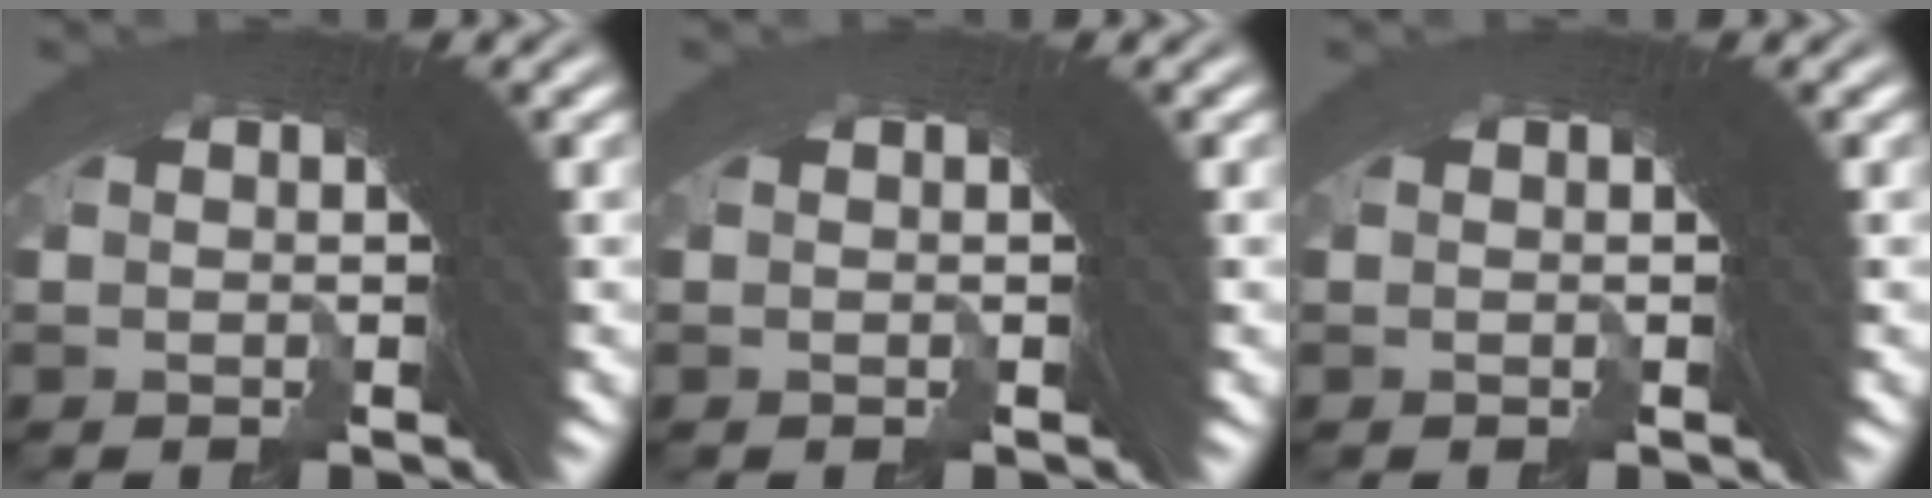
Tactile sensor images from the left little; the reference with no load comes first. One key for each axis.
{"total": 0.0}
{"total": 0.0}